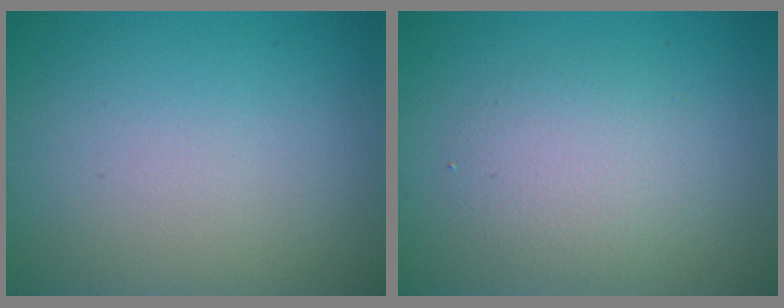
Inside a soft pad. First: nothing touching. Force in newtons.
{"total": 2.9, "press": 2.9, "slide": 0.2}